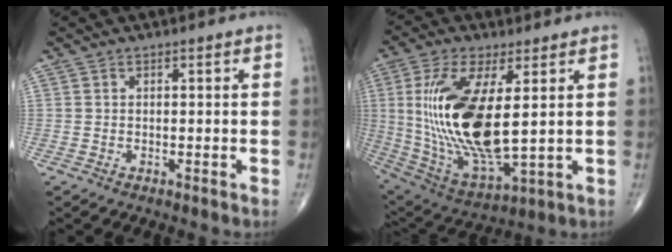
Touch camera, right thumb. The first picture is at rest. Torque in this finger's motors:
{"motor_torque": [0.41, 4.21, 2.20, 0.57, 0.83]}